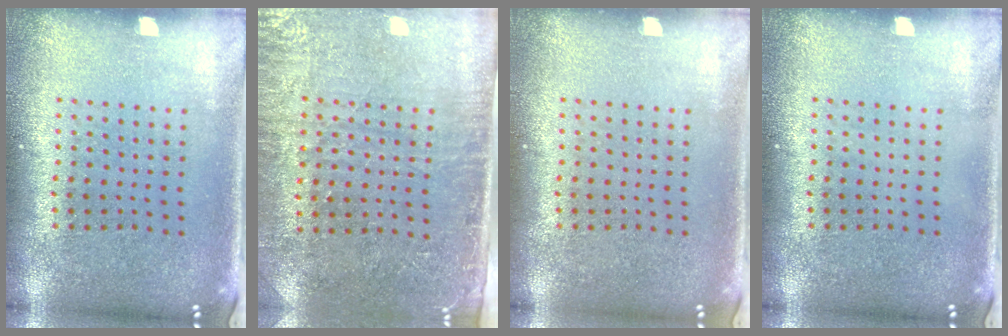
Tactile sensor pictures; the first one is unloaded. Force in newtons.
{"total": 3.0, "press": 2.6, "slide": 1.4}
{"total": 0.0}
{"total": 0.0}